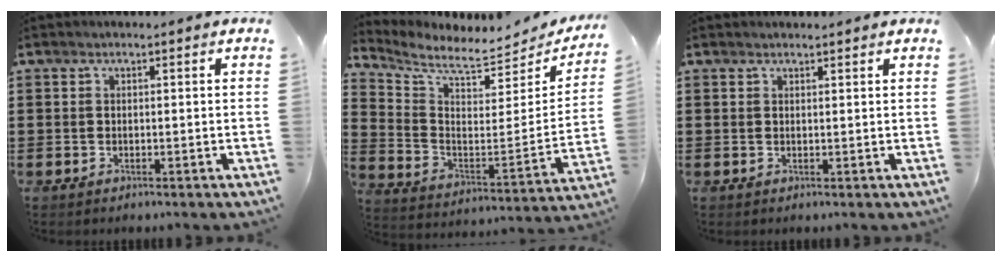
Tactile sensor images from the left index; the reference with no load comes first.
{"total": 6.0, "force": [5.5, 0.7, 2.3], "torque": [-0.074, -0.059, 0.090]}
{"total": 0.9, "force": [0.8, 0.1, 0.2], "torque": [-0.006, -0.001, 0.017]}